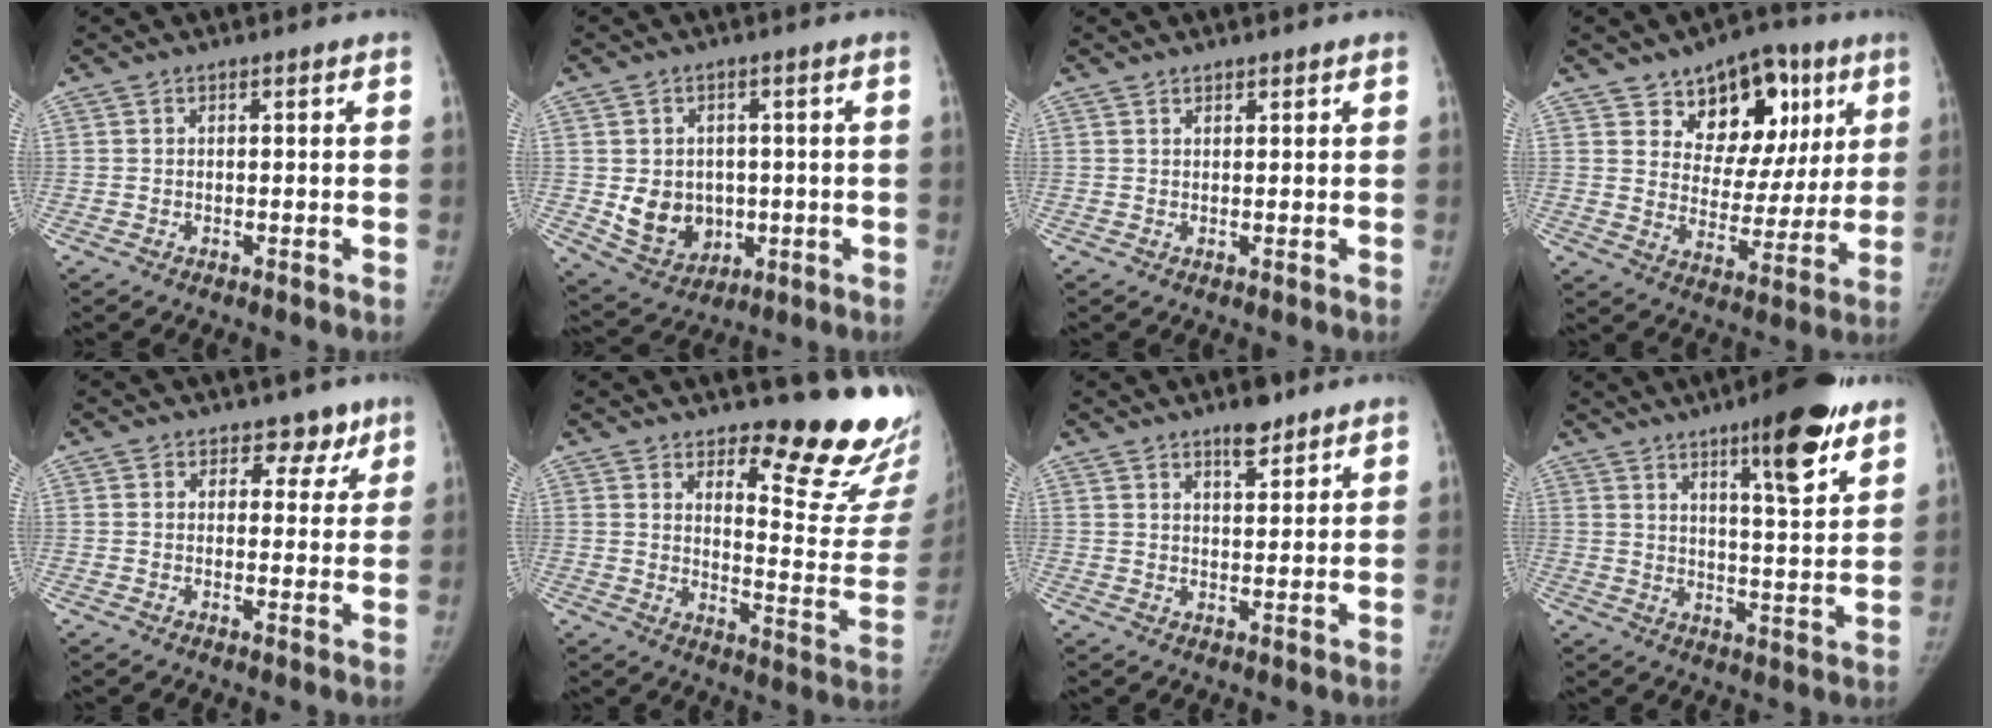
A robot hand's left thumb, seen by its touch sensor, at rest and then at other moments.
{"total": 9.2, "force": [-0.5, 7.8, 5.0], "torque": [-0.048, -0.007, 0.015]}
{"total": 1.1, "force": [1.0, 0.4, 0.2], "torque": [0.003, -0.007, 0.015]}
{"total": 16.5, "force": [8.3, 10.8, 9.4], "torque": [-0.068, -0.031, 0.129]}
{"total": 4.6, "force": [3.1, 3.3, 1.0], "torque": [0.024, -0.013, 0.037]}
{"total": 18.5, "force": [15.5, 4.2, 9.1], "torque": [-0.074, -0.170, 0.194]}
{"total": 5.0, "force": [3.8, 1.8, 2.7], "torque": [-0.027, -0.026, 0.060]}
{"total": 14.7, "force": [9.0, 3.0, 11.3], "torque": [-0.141, -0.048, 0.131]}